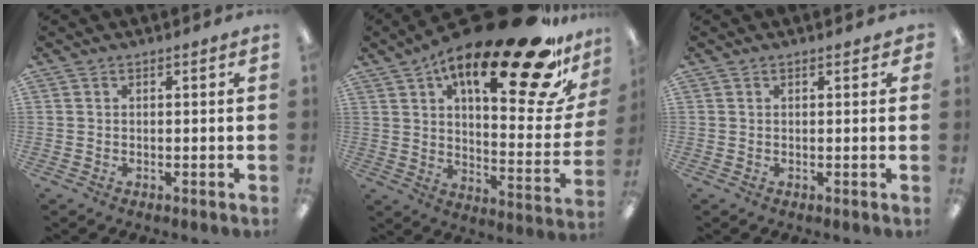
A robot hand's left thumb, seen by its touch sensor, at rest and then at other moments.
{"total": 27.7, "force": [16.2, 8.5, 20.8], "torque": [-0.296, -0.103, 0.250]}
{"total": 0.9, "force": [0.5, 0.5, 0.5], "torque": [-0.002, -0.001, 0.007]}